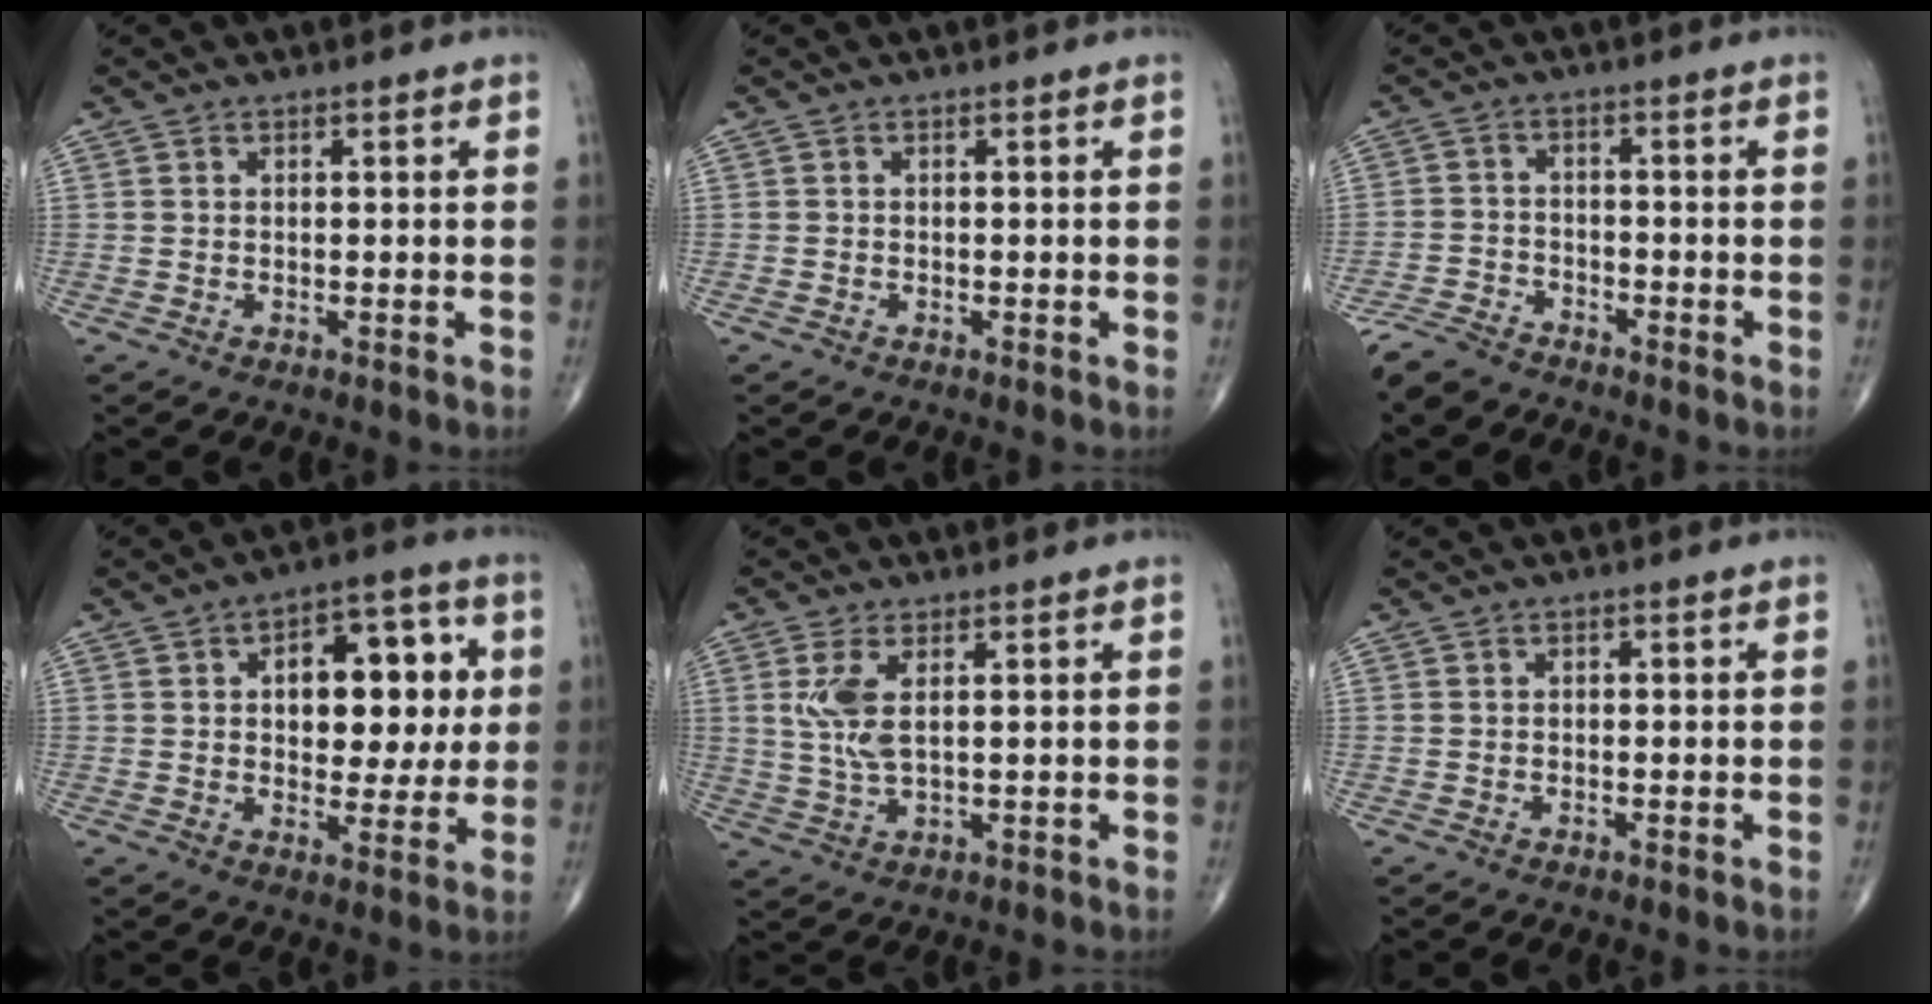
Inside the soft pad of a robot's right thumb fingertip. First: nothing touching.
{"total": 0.0}
{"total": 6.1, "force": [-5.4, 2.4, 1.6], "torque": [-0.038, 0.009, -0.106]}
{"total": 15.4, "force": [2.7, 8.9, 12.3], "torque": [-0.118, 0.011, 0.038]}
{"total": 6.1, "force": [1.6, 2.4, 5.3], "torque": [-0.125, -0.006, 0.040]}
{"total": 0.0}